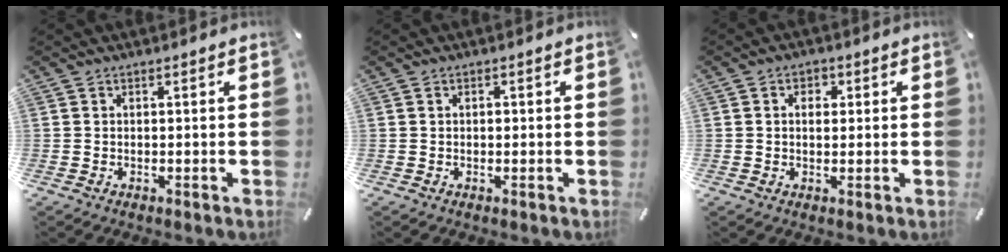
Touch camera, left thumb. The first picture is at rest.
{"total": 0.6, "force": [0.1, 0.5, 0.4], "torque": [-0.008, 0.003, 0.000]}
{"total": 3.1, "force": [0.4, 2.3, 2.0], "torque": [-0.016, 0.001, -0.001]}